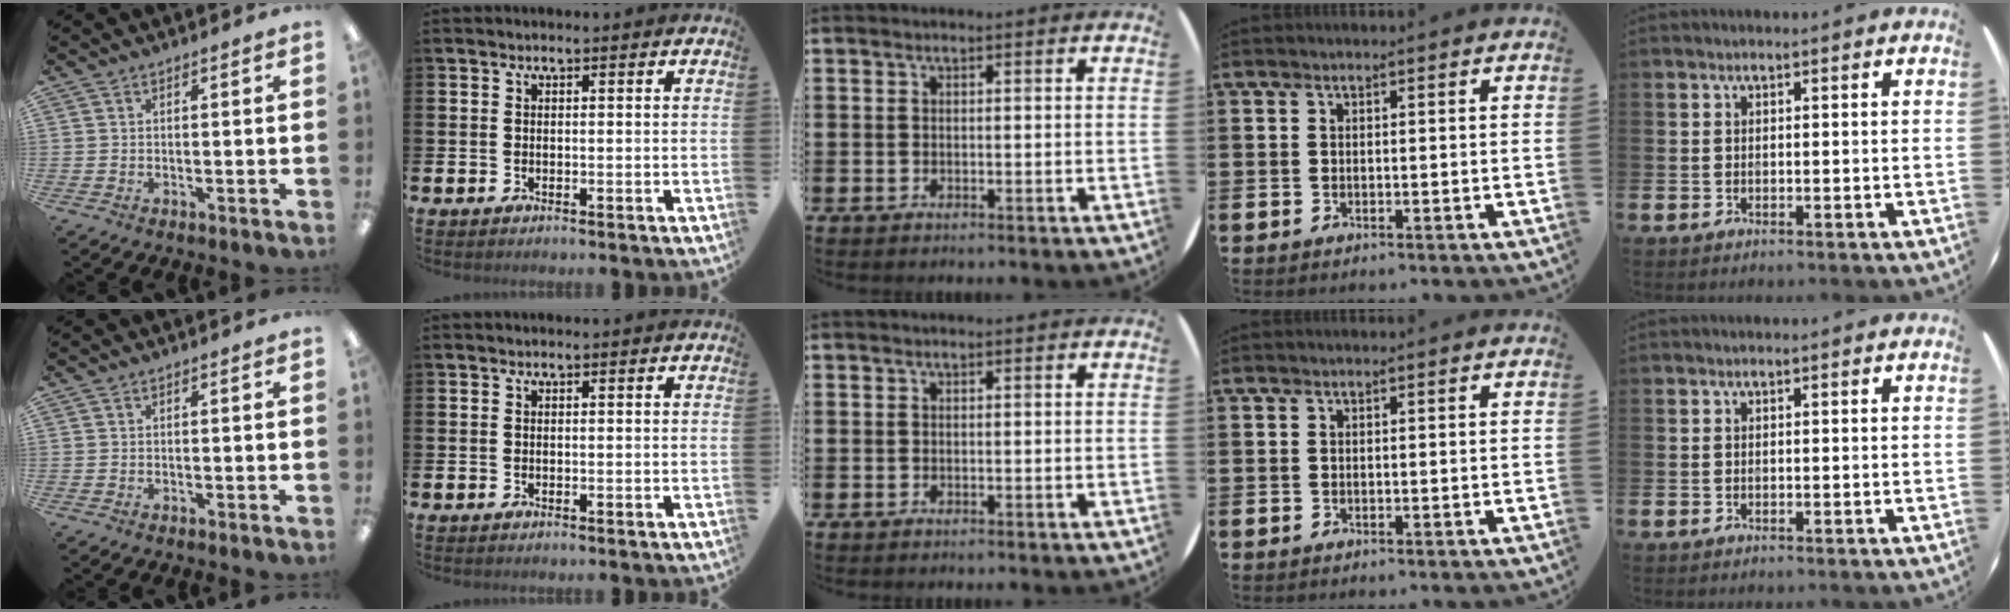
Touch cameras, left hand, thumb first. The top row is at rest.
{}